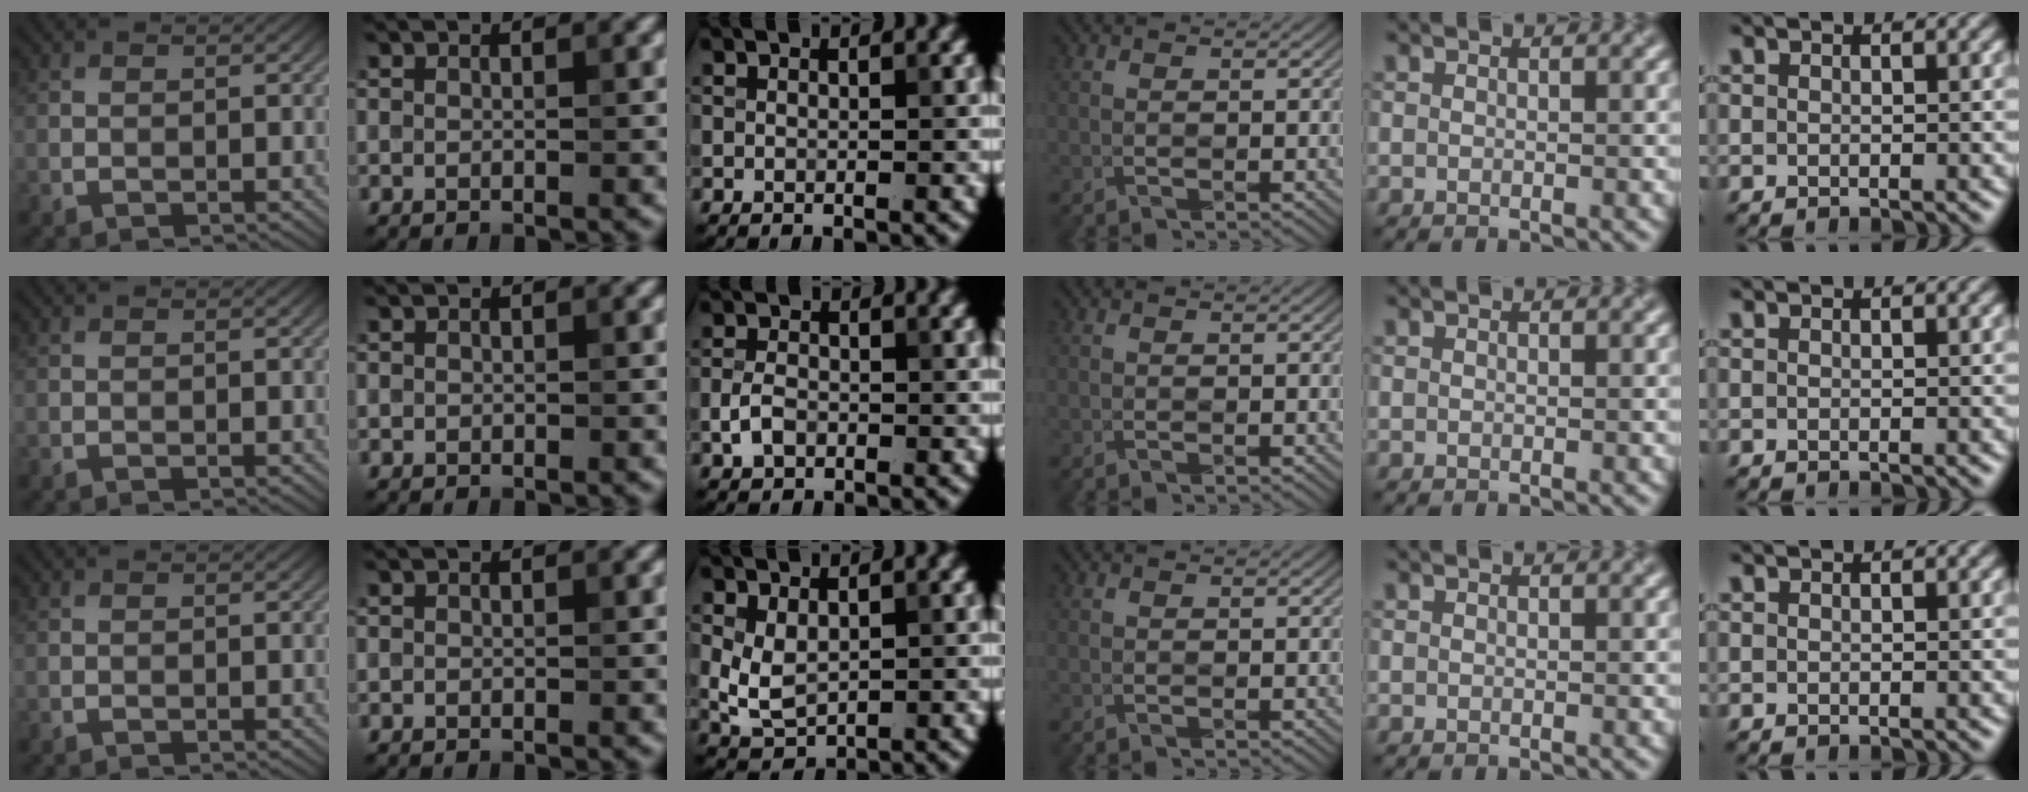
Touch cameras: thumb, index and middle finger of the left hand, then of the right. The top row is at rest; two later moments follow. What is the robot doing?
{"motion": "fold", "object": "envelope"}